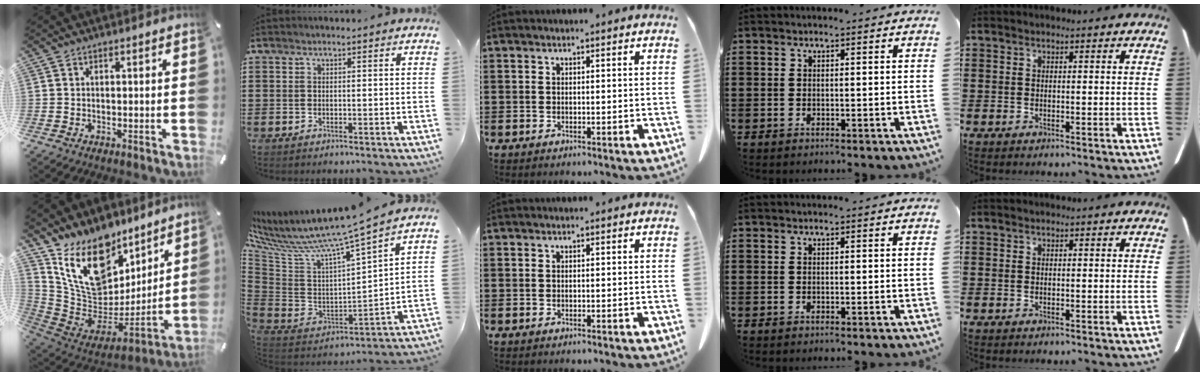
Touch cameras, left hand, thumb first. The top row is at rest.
{"thumb": {"total": 19.3, "force": [11.3, 12.3, 9.5], "torque": [-0.160, -0.086, 0.208]}, "index": {"total": 8.9, "force": [7.2, -0.9, 5.1], "torque": [-0.122, -0.063, 0.109]}}